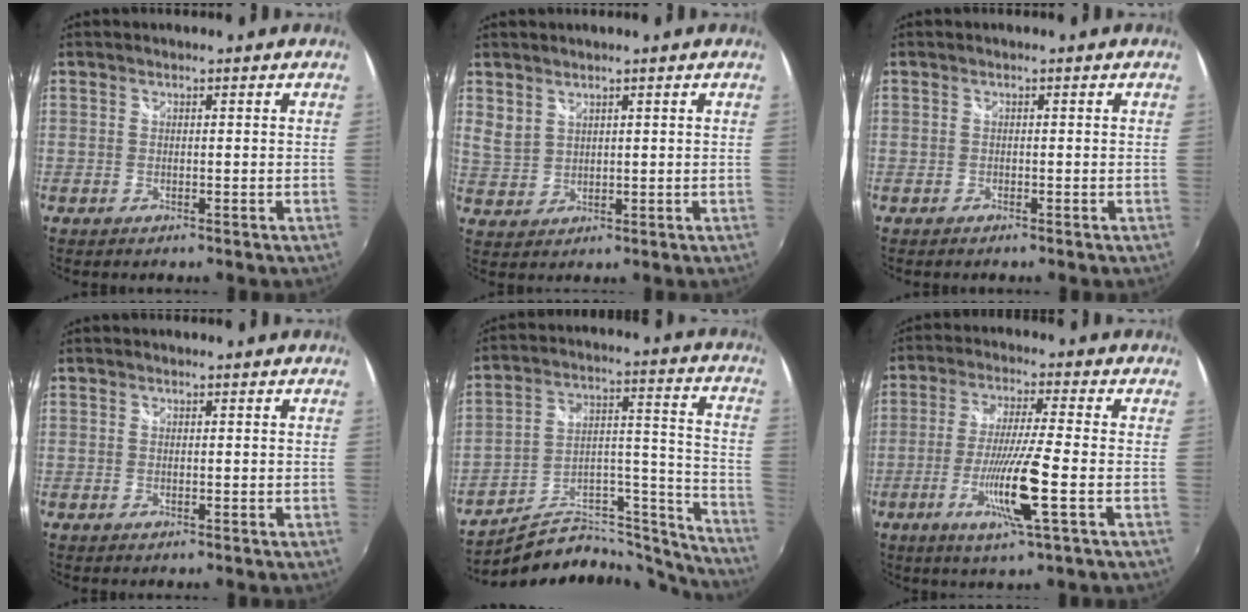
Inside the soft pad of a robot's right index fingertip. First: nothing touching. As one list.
[{"total": 3.3, "force": [2.4, 2.0, 1.1], "torque": [-0.019, 0.000, 0.054]}, {"total": 0.7, "force": [-0.5, 0.4, 0.1], "torque": [-0.007, -0.004, -0.012]}, {"total": 0.0}, {"total": 20.0, "force": [-18.9, 5.4, 3.8], "torque": [-0.029, 0.080, -0.278]}, {"total": 10.9, "force": [-3.7, -0.7, 10.2], "torque": [-0.204, -0.019, -0.067]}]